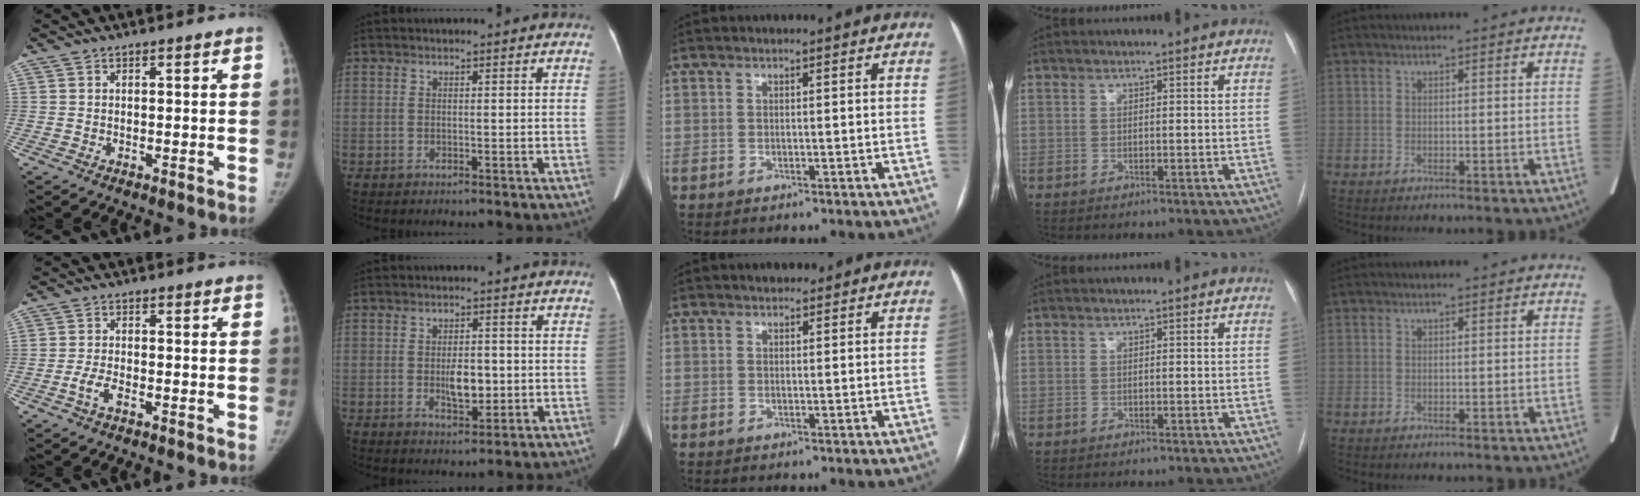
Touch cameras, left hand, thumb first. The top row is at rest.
{"thumb": {"total": 2.9, "force": [-1.4, 1.1, 2.2], "torque": [-0.053, 0.009, -0.030]}, "index": {"total": 4.6, "force": [-0.7, 2.1, 4.0], "torque": [-0.069, -0.003, -0.006]}, "middle": {"total": 1.9, "force": [1.5, 0.9, 0.6], "torque": [-0.010, 0.011, 0.021]}}